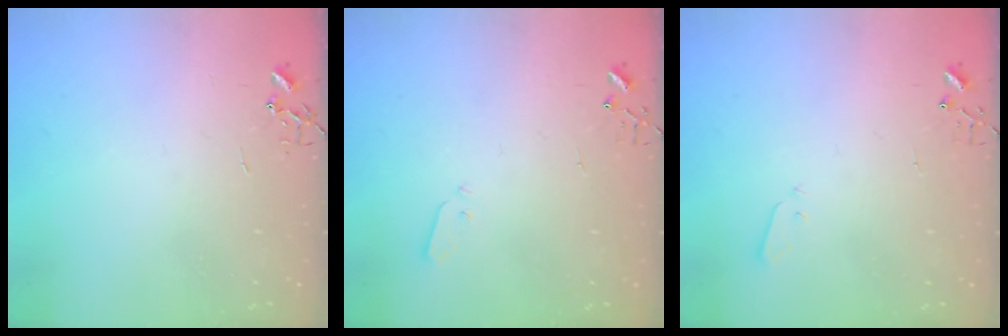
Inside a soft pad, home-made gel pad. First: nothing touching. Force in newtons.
{"total": 3.5, "press": 3.5, "slide": 0.2}
{"total": 2.1, "press": 2.1, "slide": 0.3}